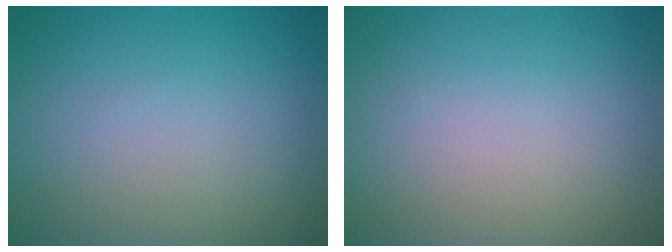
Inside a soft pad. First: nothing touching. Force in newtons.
{"total": 0.0}